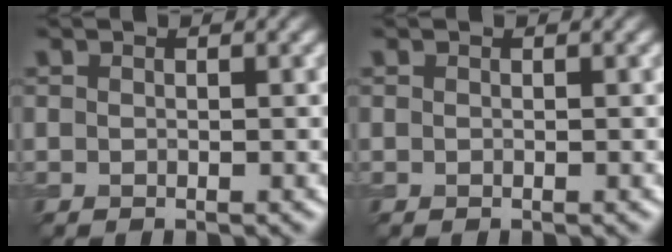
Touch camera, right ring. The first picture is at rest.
{"total": 0.0}